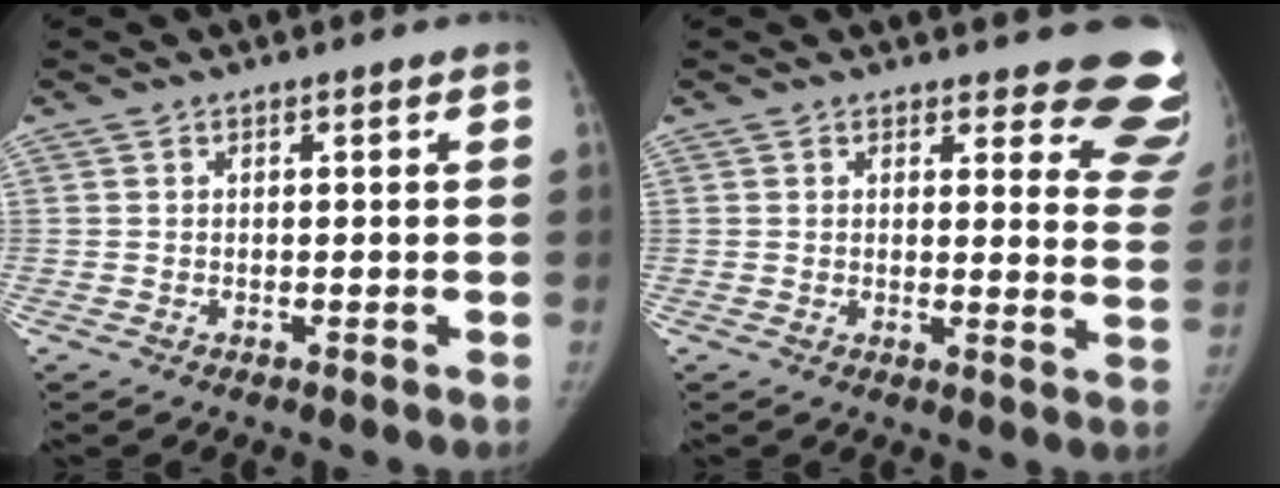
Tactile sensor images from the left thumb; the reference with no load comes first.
{"total": 12.4, "force": [11.2, 3.7, 3.7], "torque": [0.015, -0.098, 0.093]}